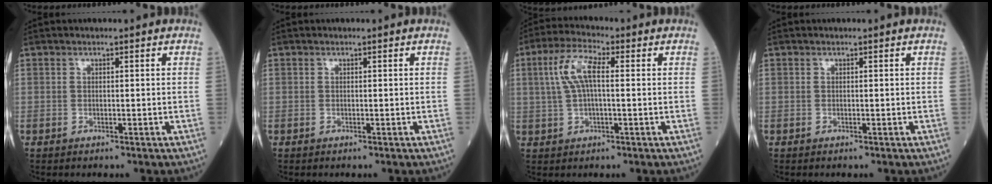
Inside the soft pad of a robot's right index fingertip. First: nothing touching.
{"total": 0.0}
{"total": 6.8, "force": [1.2, 1.7, 6.4], "torque": [-0.141, 0.022, 0.025]}
{"total": 0.0}